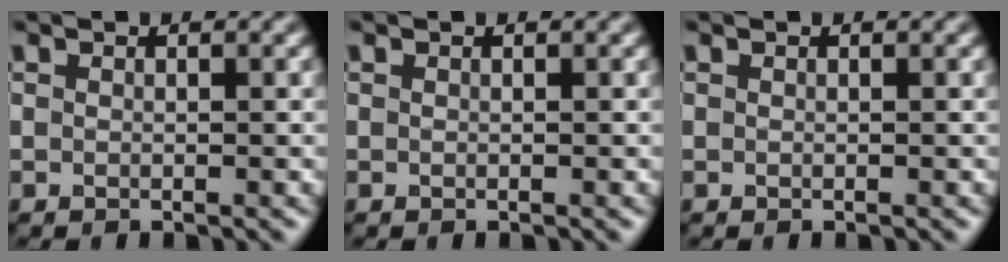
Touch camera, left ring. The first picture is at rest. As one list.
[{"total": 0.0}, {"total": 0.0}]